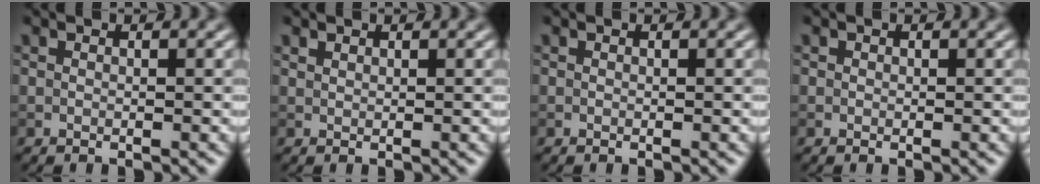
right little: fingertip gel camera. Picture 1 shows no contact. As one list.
[{"total": 0.5, "force": [0.5, 0.2, 0.1], "torque": [-0.003, -0.001, 0.013]}, {"total": 0.0}, {"total": 0.0}]